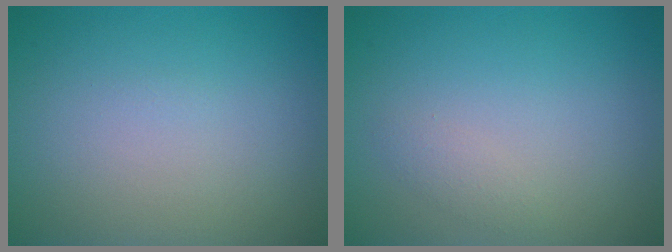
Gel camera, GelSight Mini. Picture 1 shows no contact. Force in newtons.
{"total": 0.9, "press": 0.9, "slide": 0.1}